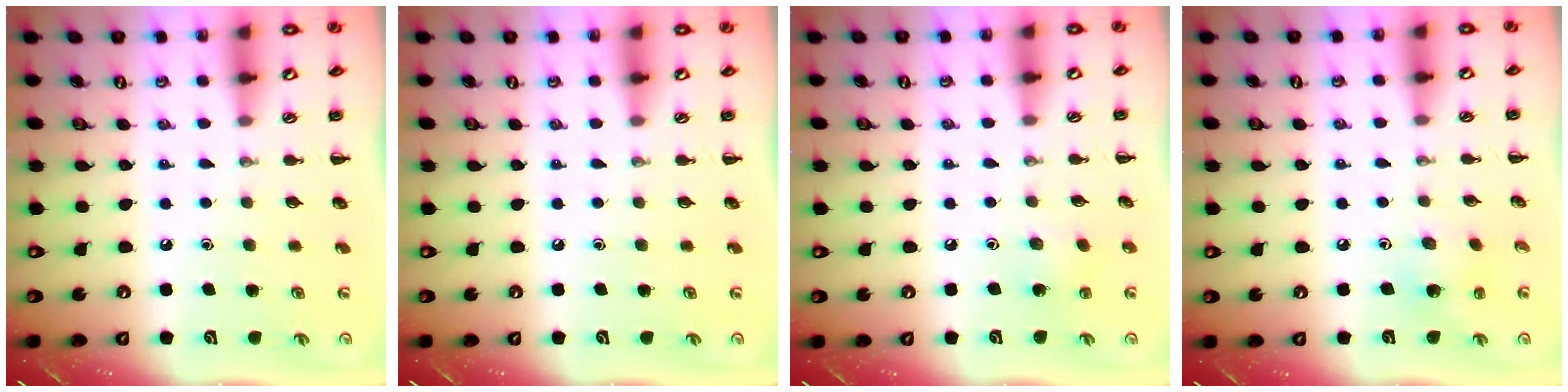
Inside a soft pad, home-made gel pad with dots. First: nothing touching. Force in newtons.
{"total": 0.0}
{"total": 5.6, "press": 5.4, "slide": 1.4}
{"total": 2.5, "press": 2.4, "slide": 0.7}